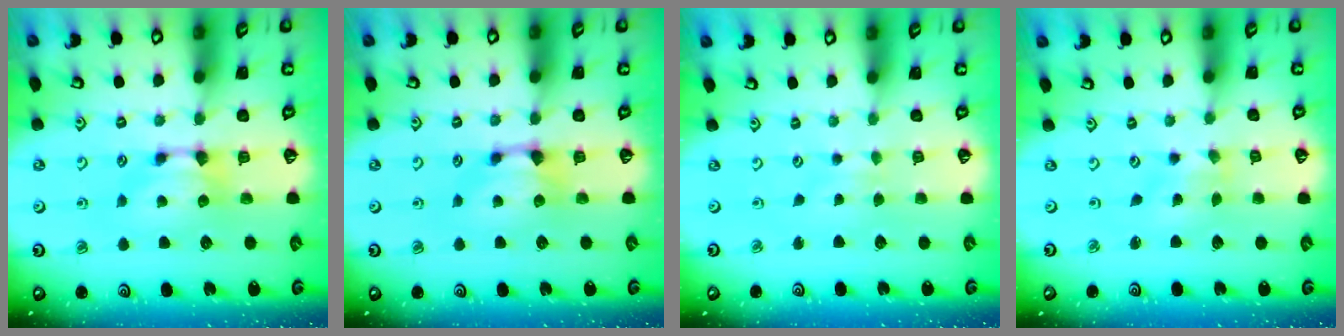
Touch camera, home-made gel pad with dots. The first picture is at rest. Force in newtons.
{"total": 0.8, "press": 0.3, "slide": 0.7}
{"total": 3.4, "press": 3.4, "slide": 0.5}
{"total": 2.8, "press": 2.7, "slide": 0.9}